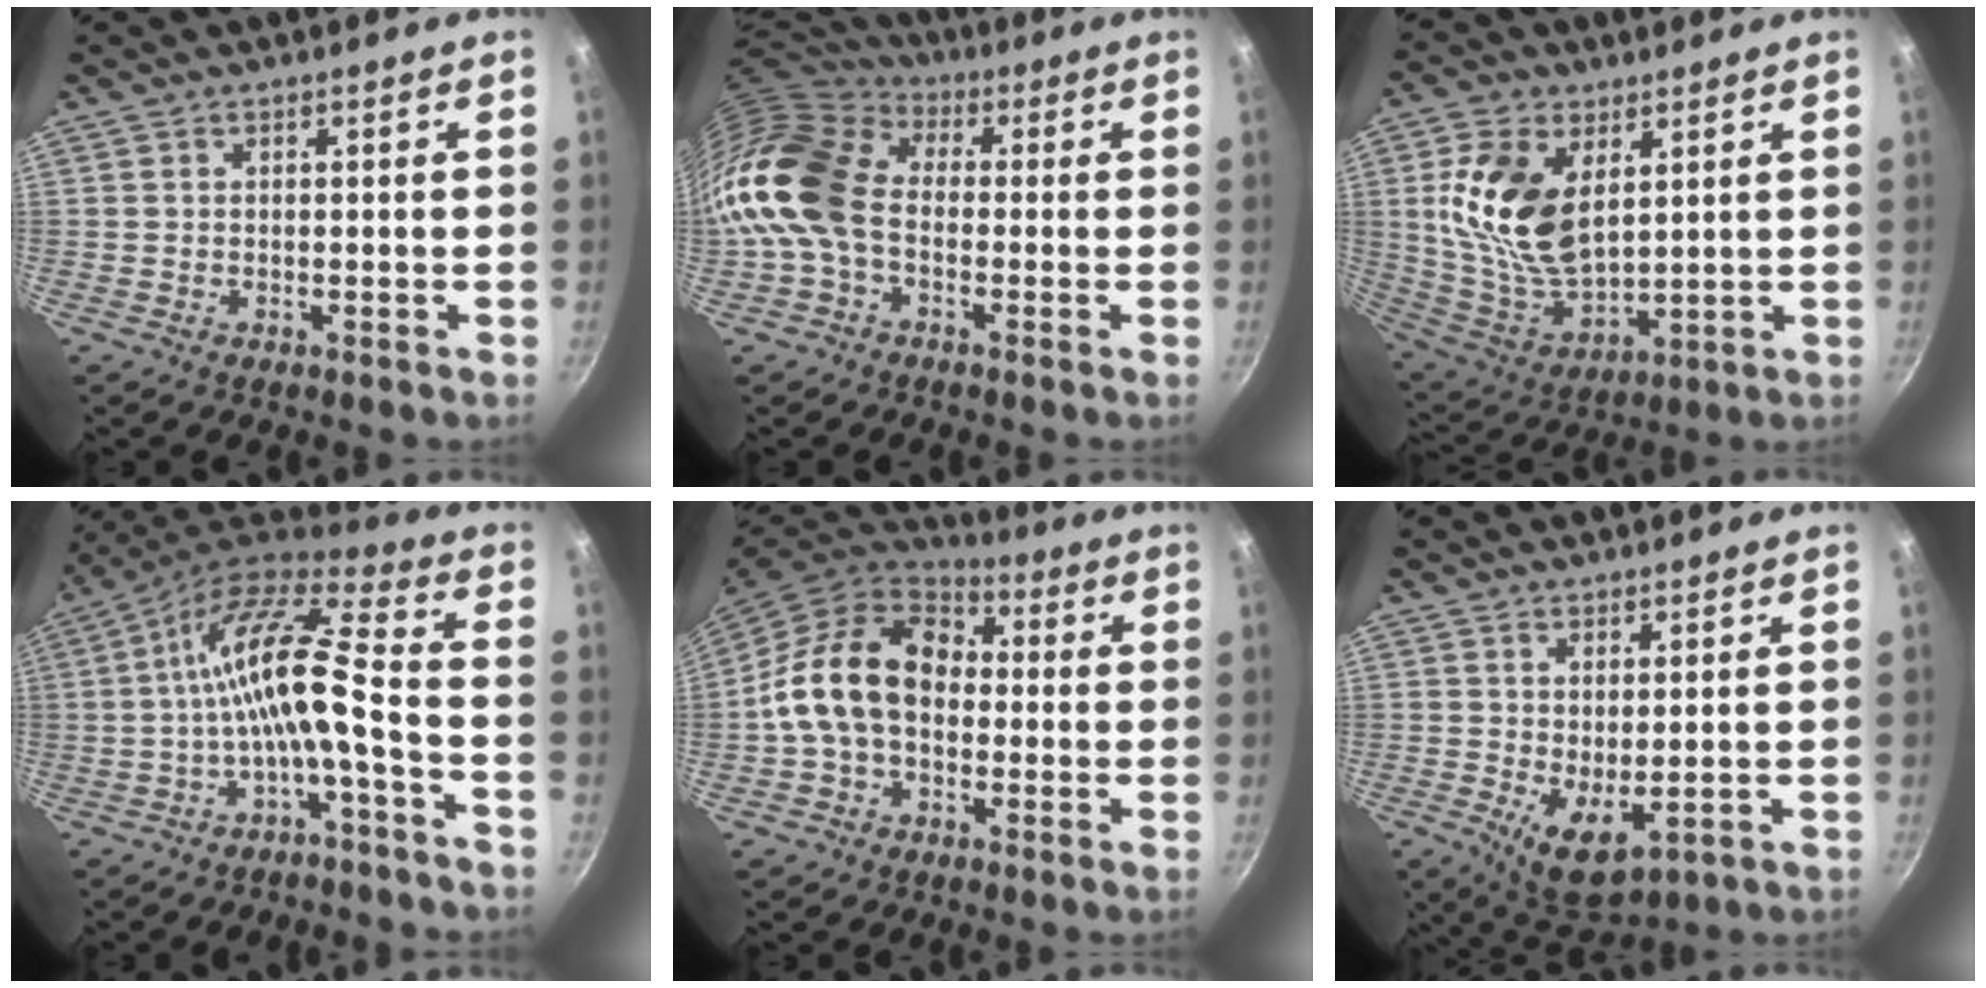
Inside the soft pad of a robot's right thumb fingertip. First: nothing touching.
{"total": 14.5, "force": [-1.7, 10.2, 10.1], "torque": [-0.176, 0.034, -0.055]}
{"total": 16.6, "force": [4.5, 9.8, 12.7], "torque": [-0.232, -0.026, 0.100]}
{"total": 14.9, "force": [-4.1, 4.1, 13.7], "torque": [-0.267, 0.047, -0.077]}
{"total": 15.5, "force": [-0.4, 11.1, 10.8], "torque": [-0.162, 0.037, -0.026]}
{"total": 7.1, "force": [0.0, 3.3, 6.2], "torque": [-0.085, -0.023, 0.016]}